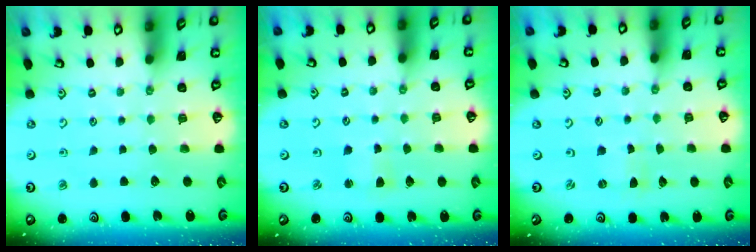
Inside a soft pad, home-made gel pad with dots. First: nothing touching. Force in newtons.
{"total": 2.9, "press": 2.9, "slide": 0.4}
{"total": 0.0}